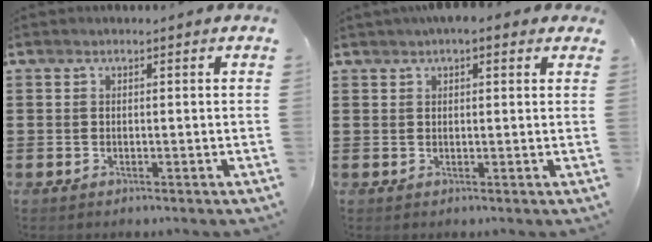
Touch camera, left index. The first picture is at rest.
{"total": 2.3, "force": [1.7, 0.9, 1.3], "torque": [-0.030, 0.009, 0.030]}